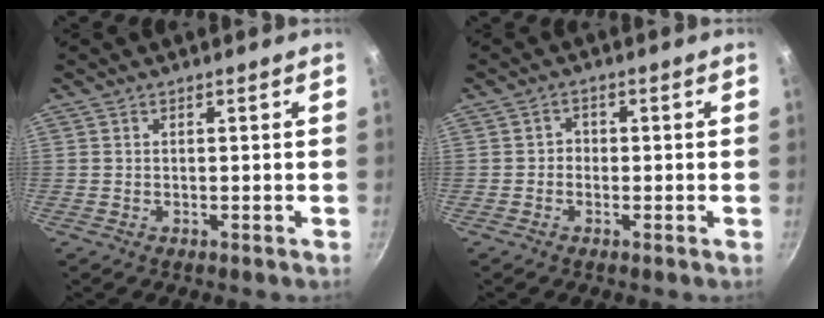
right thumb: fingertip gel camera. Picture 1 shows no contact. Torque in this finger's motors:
{"motor_torque": [-0.70, -0.25, 0.02, -0.01, -0.06]}